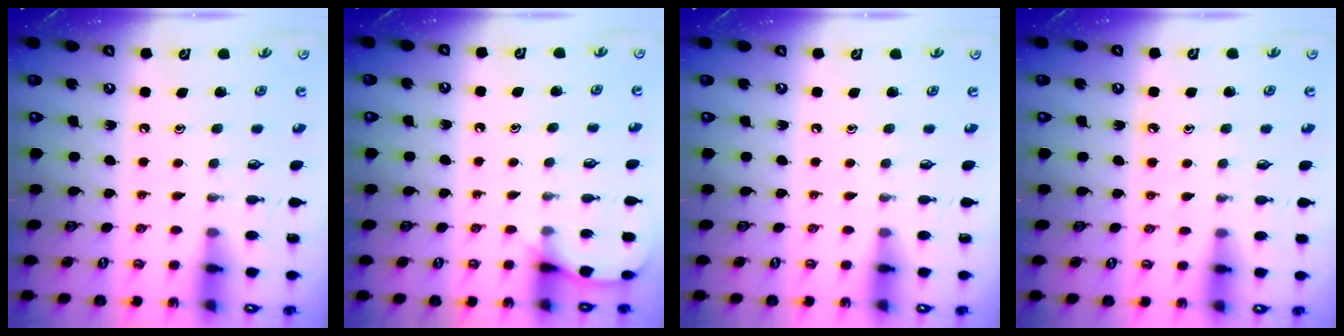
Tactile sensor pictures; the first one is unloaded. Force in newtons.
{"total": 5.7, "press": 5.7, "slide": 0.7}
{"total": 0.0}
{"total": 3.9, "press": 3.8, "slide": 0.5}